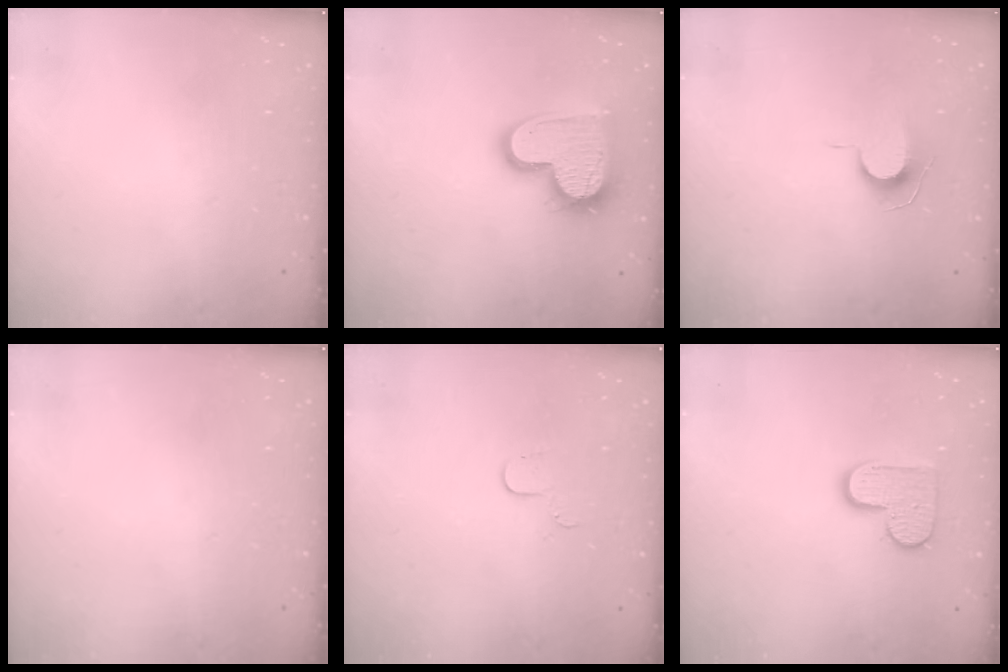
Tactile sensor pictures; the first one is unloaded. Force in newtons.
{"total": 18.9, "press": 18.9, "slide": 1.5}
{"total": 7.0, "press": 7.0, "slide": 0.7}
{"total": 0.0}
{"total": 4.2, "press": 4.2, "slide": 0.4}
{"total": 10.6, "press": 10.6, "slide": 0.7}